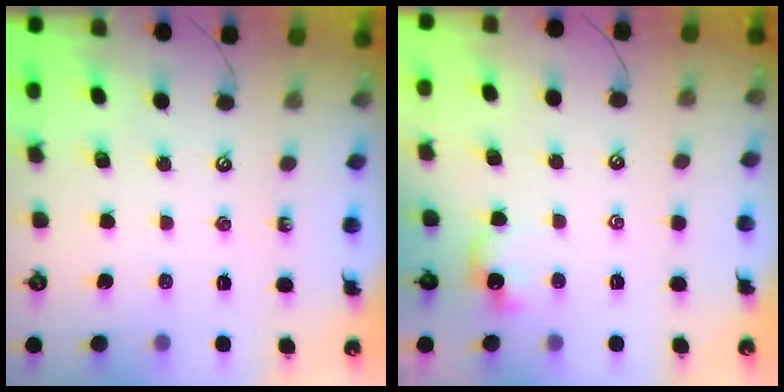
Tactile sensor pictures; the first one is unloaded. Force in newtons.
{"total": 2.6, "press": 2.6, "slide": 0.0}